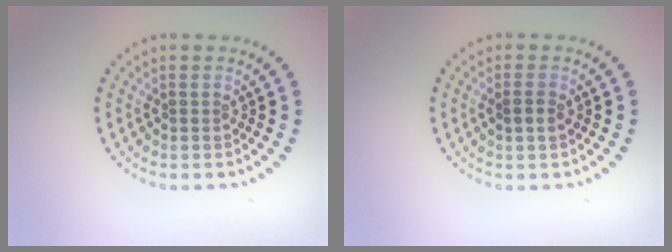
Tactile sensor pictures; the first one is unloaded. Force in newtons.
{"total": 1.3, "press": 1.2, "slide": 0.4}